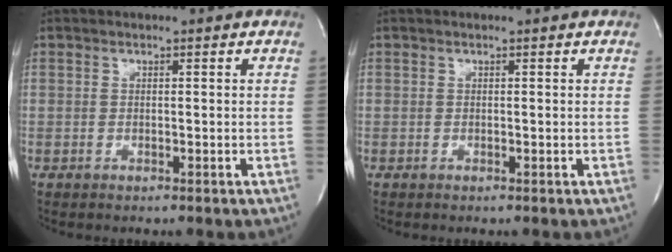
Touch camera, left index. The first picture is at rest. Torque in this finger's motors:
{"motor_torque": [0.00, 0.00, 0.00, 0.00]}